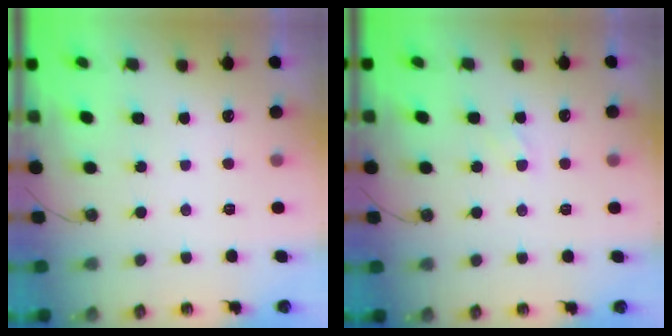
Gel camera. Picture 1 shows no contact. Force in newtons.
{"total": 2.2, "press": 2.2, "slide": 0.3}